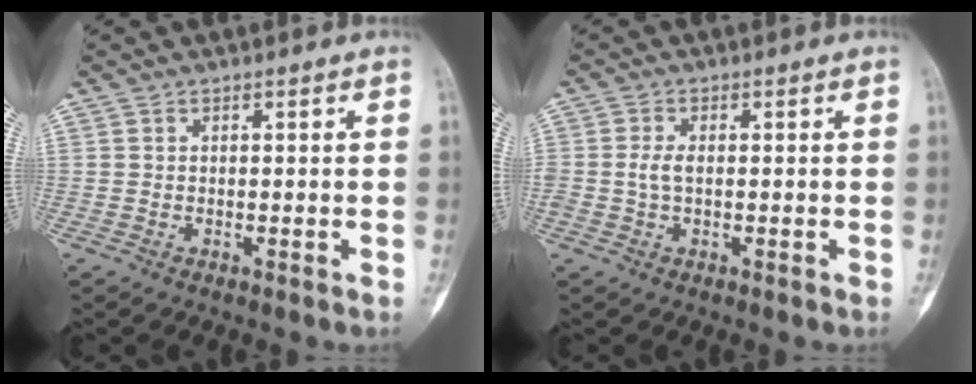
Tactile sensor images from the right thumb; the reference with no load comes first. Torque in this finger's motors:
{"motor_torque": [-0.51, 0.10, 0.40, 0.09, 0.03]}